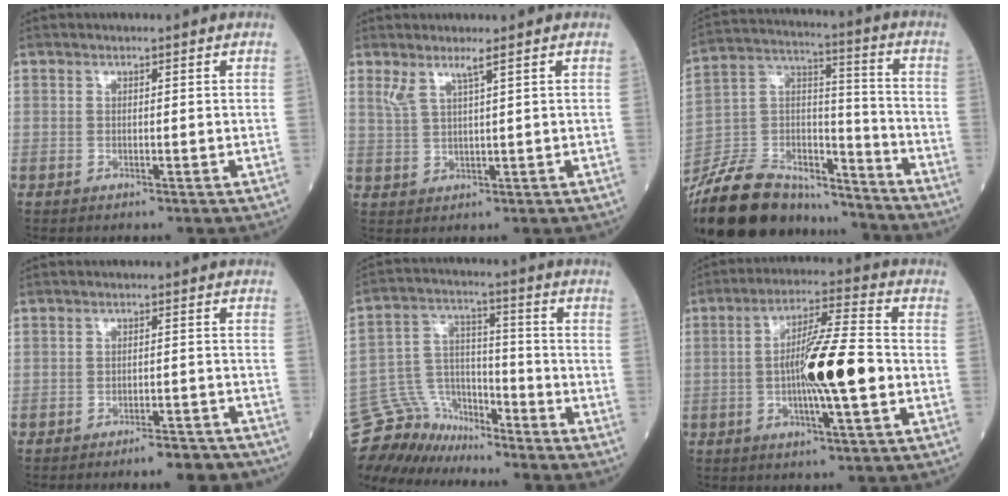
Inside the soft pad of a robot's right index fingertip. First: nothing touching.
{"total": 3.0, "force": [2.0, -0.3, 2.2], "torque": [-0.055, -0.001, 0.046]}
{"total": 23.4, "force": [-20.6, 7.5, 8.0], "torque": [-0.202, 0.011, -0.348]}
{"total": 4.7, "force": [-4.1, 1.3, 1.9], "torque": [-0.015, 0.005, -0.057]}
{"total": 13.0, "force": [-12.3, 4.0, 1.1], "torque": [-0.034, 0.036, -0.227]}
{"total": 12.4, "force": [-1.7, 1.0, 12.3], "torque": [-0.213, 0.005, -0.033]}